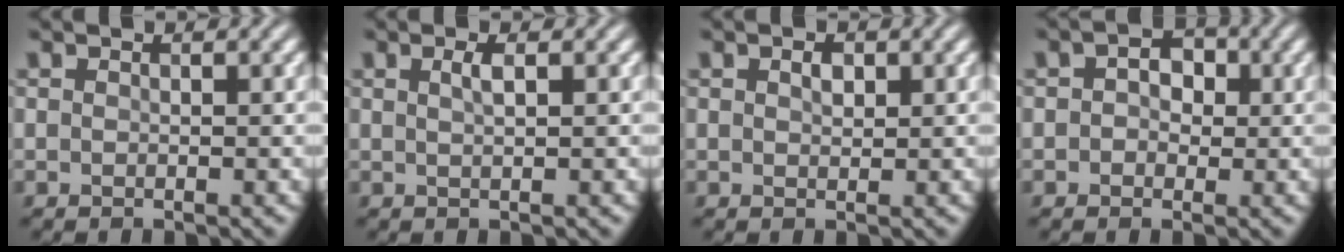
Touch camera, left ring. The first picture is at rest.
{"total": 1.3, "force": [0.4, 0.3, 1.1], "torque": [-0.020, 0.004, 0.006]}
{"total": 1.2, "force": [0.5, 0.7, 0.8], "torque": [-0.014, 0.001, 0.008]}
{"total": 2.6, "force": [0.4, 2.0, 1.7], "torque": [-0.017, 0.007, -0.006]}